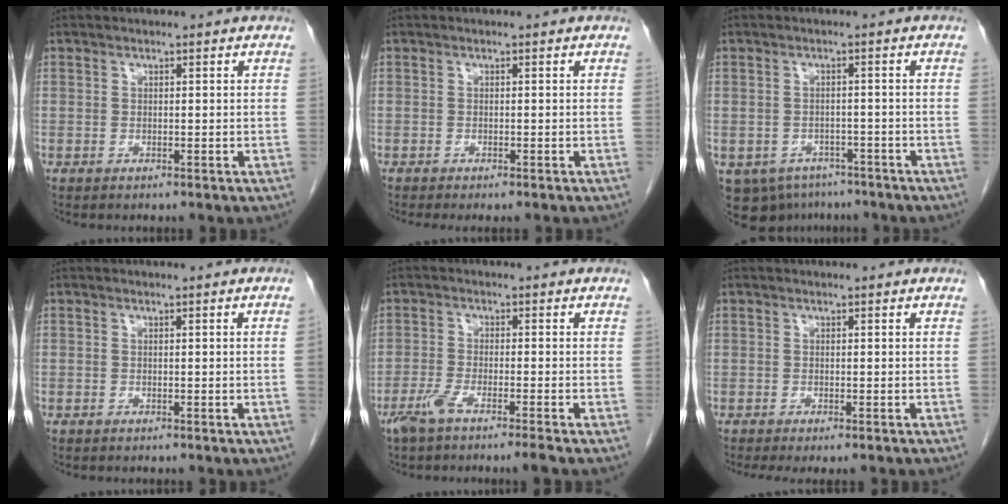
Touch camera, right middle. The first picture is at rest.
{"total": 2.3, "force": [-2.0, 0.3, 1.2], "torque": [-0.012, -0.005, -0.026]}
{"total": 9.5, "force": [-6.3, 6.6, 2.7], "torque": [-0.060, 0.001, -0.079]}
{"total": 0.6, "force": [-0.1, -0.3, 0.6], "torque": [-0.004, 0.001, -0.001]}
{"total": 4.9, "force": [-3.6, -0.4, 3.3], "torque": [-0.062, -0.007, -0.071]}
{"total": 3.6, "force": [-2.9, 0.7, 2.1], "torque": [-0.026, -0.010, -0.042]}